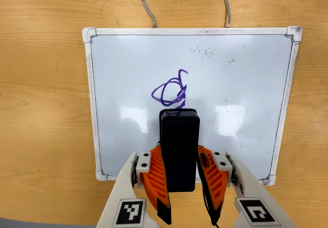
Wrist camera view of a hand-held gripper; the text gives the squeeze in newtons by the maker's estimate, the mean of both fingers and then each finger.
{"total": 6.5, "left": 5.1, "right": 8.0}